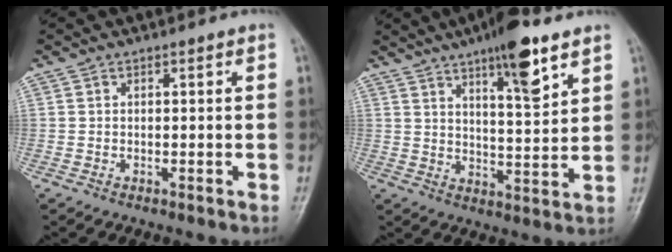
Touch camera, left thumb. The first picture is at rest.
{"total": 9.4, "force": [5.6, 2.2, 7.3], "torque": [-0.101, -0.029, 0.086]}